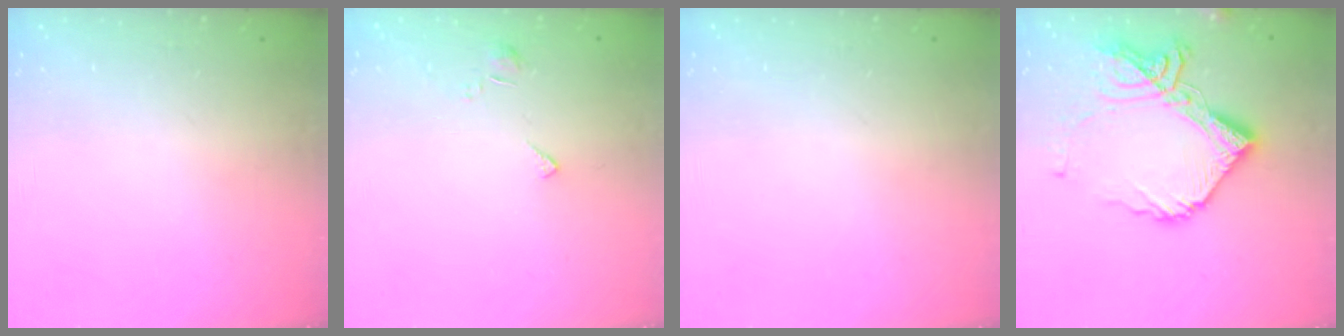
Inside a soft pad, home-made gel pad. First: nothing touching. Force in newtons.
{"total": 2.7, "press": 2.6, "slide": 0.5}
{"total": 0.0}
{"total": 17.4, "press": 17.3, "slide": 1.8}